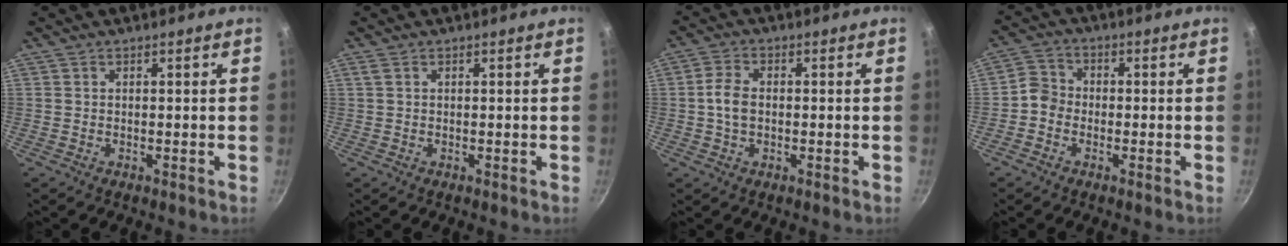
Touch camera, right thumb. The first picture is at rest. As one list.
[{"total": 0.9, "force": [0.4, 0.5, 0.6], "torque": [-0.014, 0.003, 0.009]}, {"total": 4.6, "force": [-0.3, 2.9, 3.6], "torque": [-0.072, 0.014, -0.009]}, {"total": 4.1, "force": [-1.4, 3.5, 1.5], "torque": [-0.010, 0.020, -0.040]}]